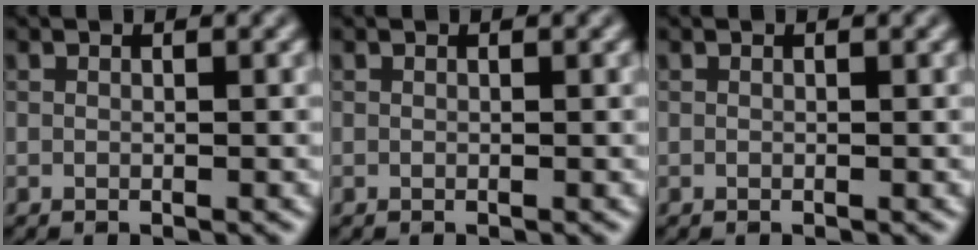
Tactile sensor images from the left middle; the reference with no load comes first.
{"total": 0.0}
{"total": 0.0}